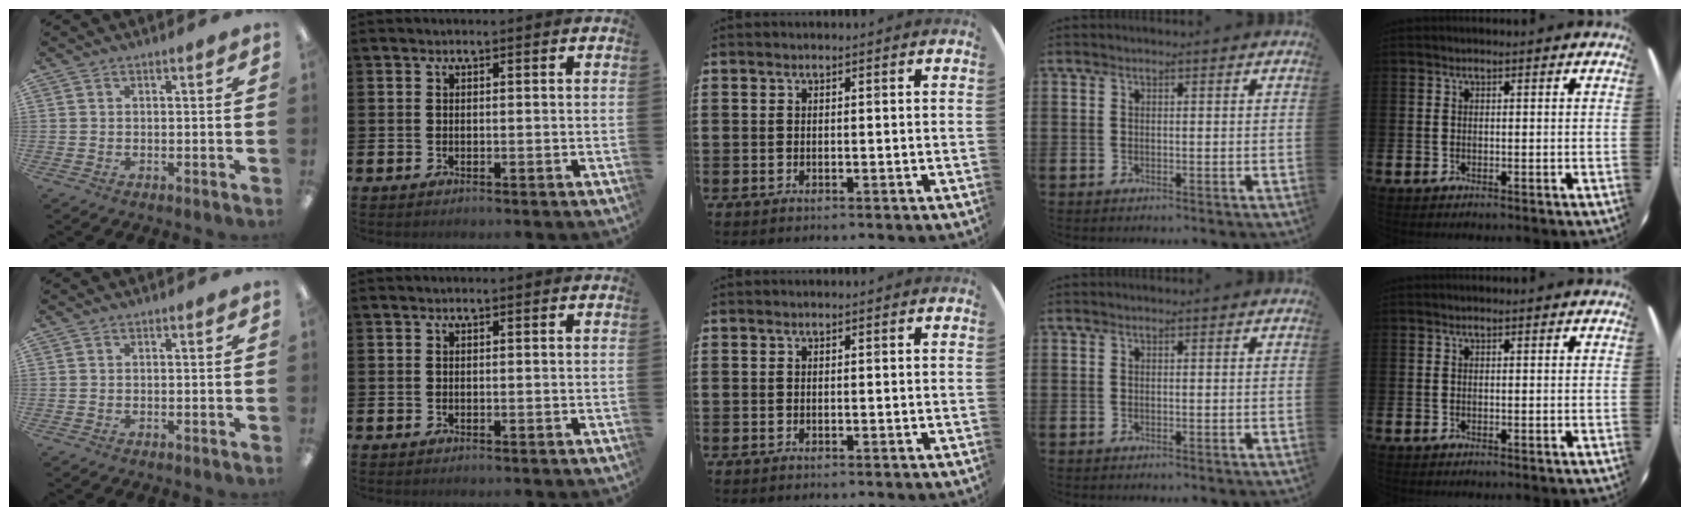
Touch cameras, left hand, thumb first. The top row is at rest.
{}